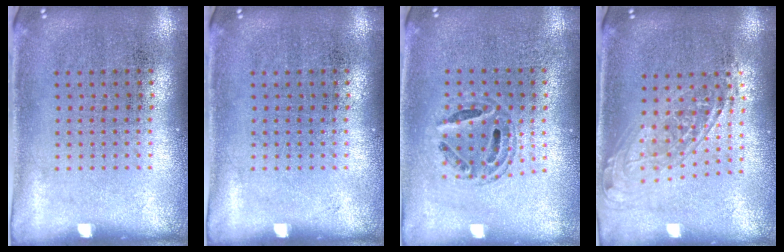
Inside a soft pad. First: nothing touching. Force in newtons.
{"total": 0.0}
{"total": 0.7, "press": 0.7, "slide": 0.2}
{"total": 1.6, "press": 1.3, "slide": 0.9}